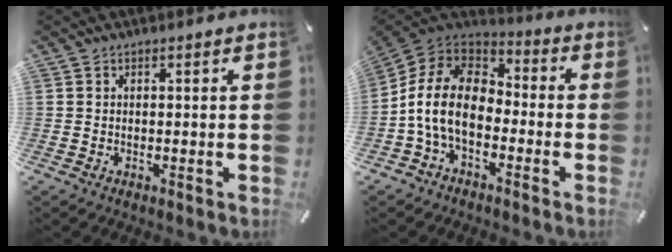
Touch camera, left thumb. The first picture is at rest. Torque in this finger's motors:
{"motor_torque": [-0.41, 2.26, 1.61, 1.16, 0.56]}